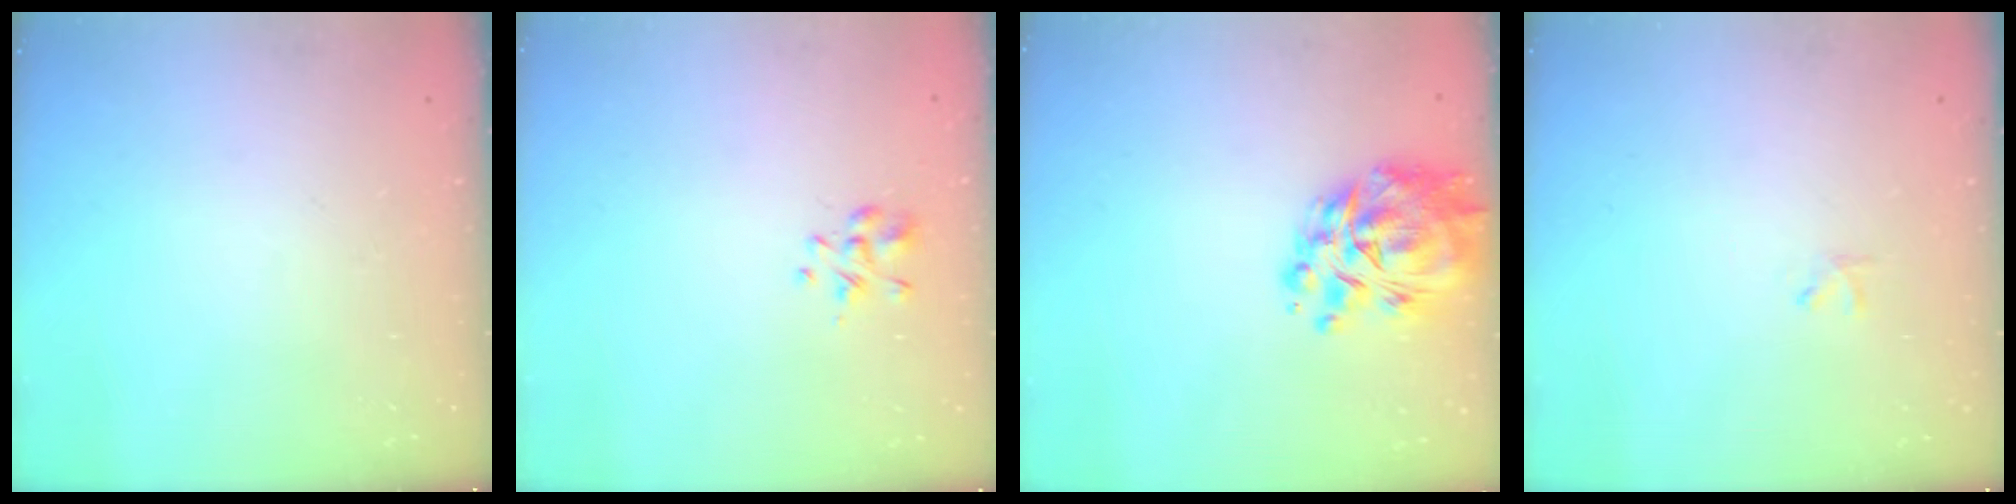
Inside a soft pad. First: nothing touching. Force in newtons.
{"total": 2.3, "press": 2.1, "slide": 0.9}
{"total": 12.2, "press": 11.5, "slide": 4.0}
{"total": 0.0}